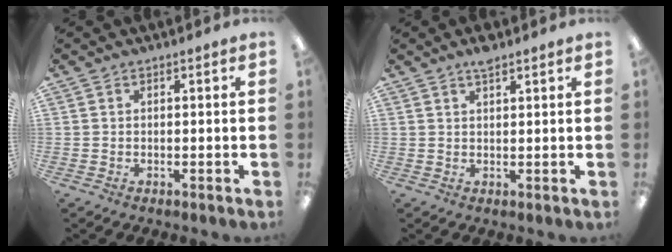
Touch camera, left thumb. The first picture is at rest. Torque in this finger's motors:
{"motor_torque": [0.74, 0.21, 0.49, -0.64, 0.01]}